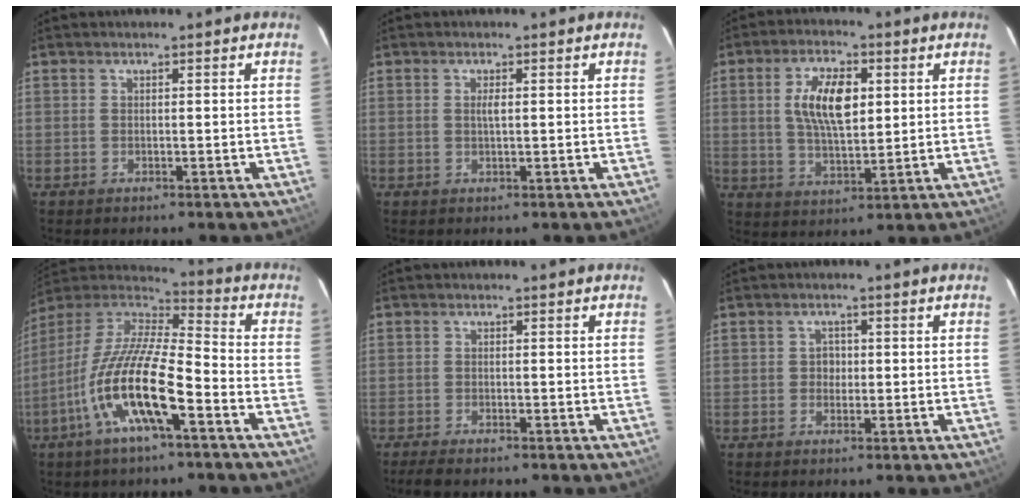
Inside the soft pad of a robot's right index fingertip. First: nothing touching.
{"total": 1.3, "force": [0.2, 0.2, 1.2], "torque": [-0.022, 0.001, 0.003]}
{"total": 10.0, "force": [2.3, 4.5, 8.7], "torque": [-0.163, 0.008, 0.044]}
{"total": 17.7, "force": [-7.4, 4.1, 15.6], "torque": [-0.299, -0.021, -0.150]}
{"total": 3.5, "force": [-2.9, 0.5, 1.9], "torque": [-0.047, -0.013, -0.051]}
{"total": 1.9, "force": [-0.2, 1.8, 0.5], "torque": [-0.004, 0.006, -0.004]}